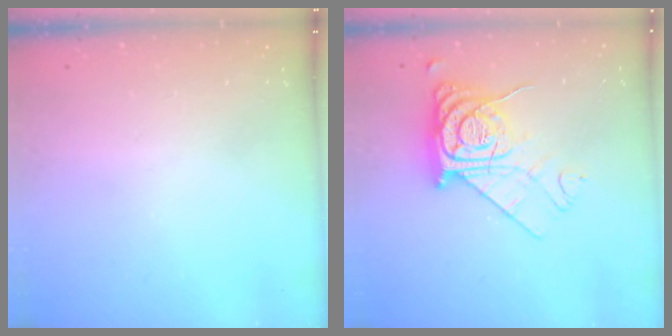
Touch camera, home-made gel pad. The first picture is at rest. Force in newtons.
{"total": 13.2, "press": 13.1, "slide": 1.4}